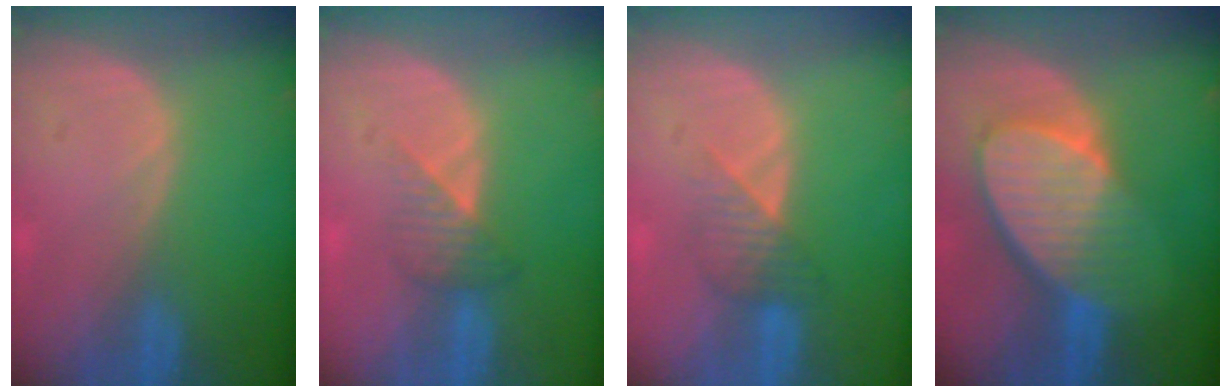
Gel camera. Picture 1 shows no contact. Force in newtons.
{"total": 3.3, "press": 3.2, "slide": 1.0}
{"total": 3.6, "press": 3.4, "slide": 1.2}
{"total": 9.4, "press": 8.3, "slide": 4.4}